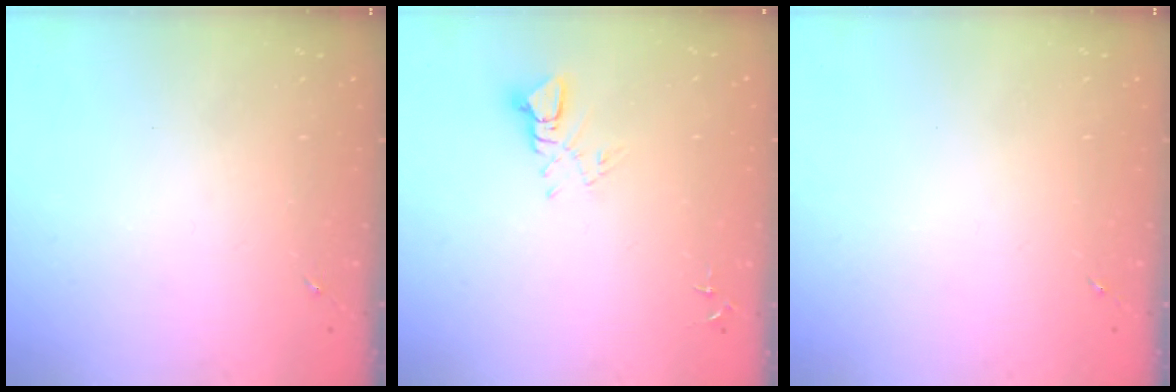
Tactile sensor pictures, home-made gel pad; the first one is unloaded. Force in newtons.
{"total": 5.0, "press": 5.0, "slide": 0.2}
{"total": 0.0}